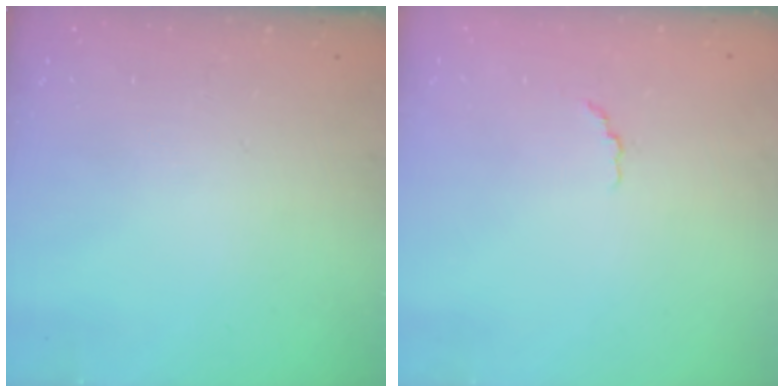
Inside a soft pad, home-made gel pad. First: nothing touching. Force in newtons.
{"total": 1.4, "press": 1.2, "slide": 0.6}